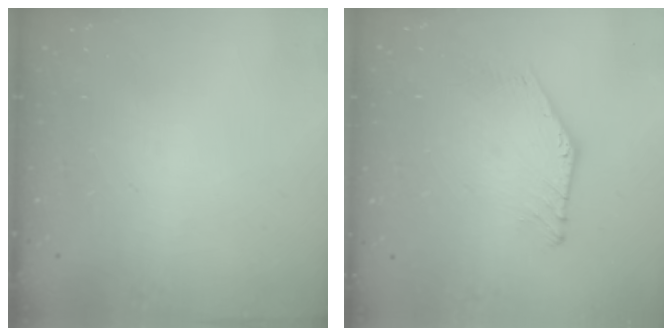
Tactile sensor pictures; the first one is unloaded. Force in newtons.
{"total": 2.2, "press": 2.2, "slide": 0.1}